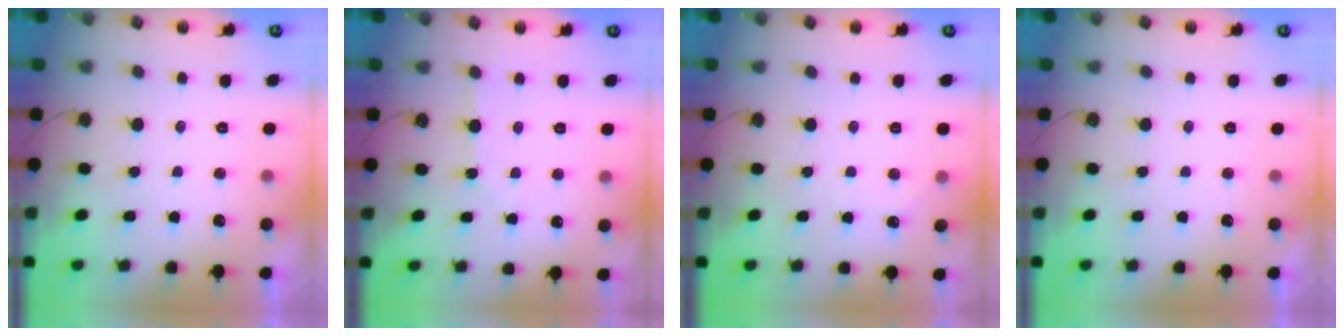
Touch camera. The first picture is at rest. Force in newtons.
{"total": 2.9, "press": 2.8, "slide": 0.4}
{"total": 2.7, "press": 2.6, "slide": 0.4}
{"total": 0.0}